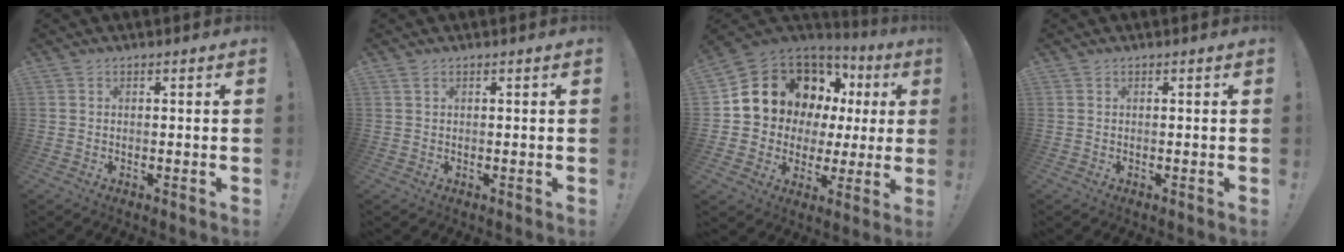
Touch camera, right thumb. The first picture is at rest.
{"total": 1.0, "force": [0.6, 0.4, 0.7], "torque": [-0.021, 0.004, 0.012]}
{"total": 13.8, "force": [7.9, 9.8, 5.7], "torque": [-0.091, -0.060, 0.165]}
{"total": 0.0}